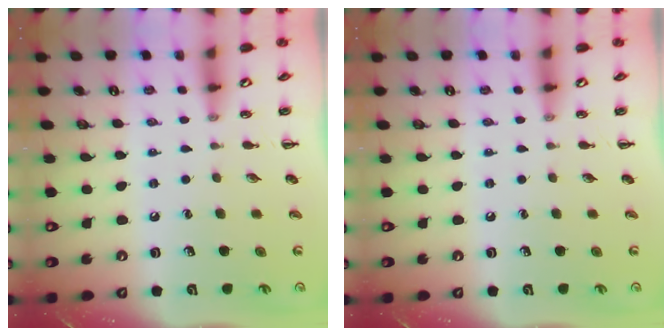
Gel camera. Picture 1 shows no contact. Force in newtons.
{"total": 0.0}